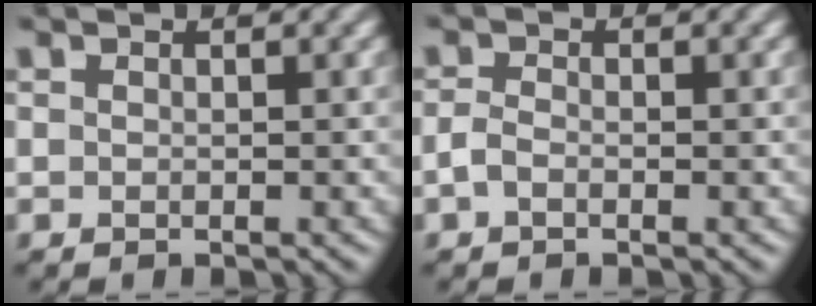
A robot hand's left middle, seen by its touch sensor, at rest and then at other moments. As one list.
[{"total": 1.2, "force": [-0.8, 0.6, 0.7], "torque": [-0.018, 0.001, -0.020]}]